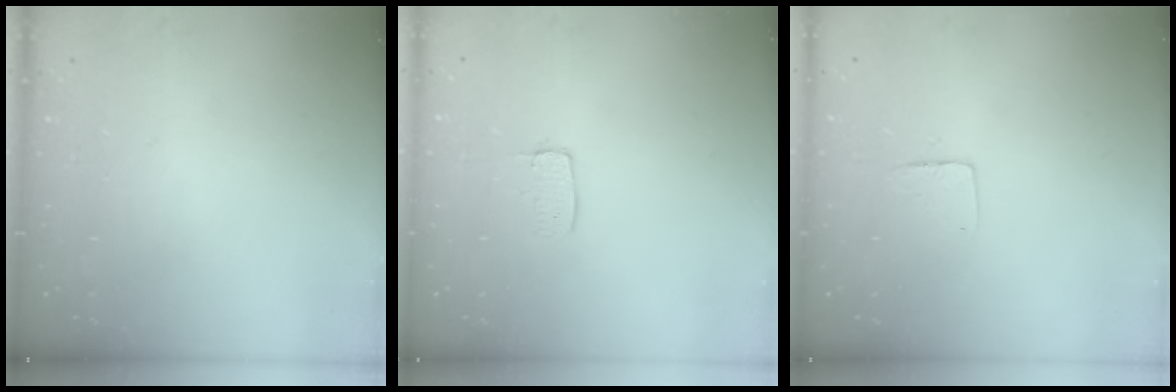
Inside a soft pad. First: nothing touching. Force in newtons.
{"total": 5.0, "press": 5.0, "slide": 0.3}
{"total": 5.3, "press": 5.3, "slide": 0.4}